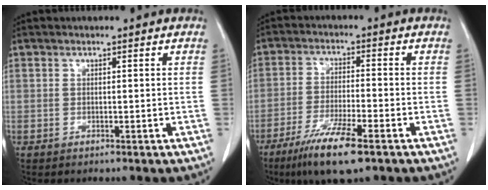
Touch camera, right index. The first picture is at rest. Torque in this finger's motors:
{"motor_torque": [1.05, -0.98, 0.61, 0.16]}